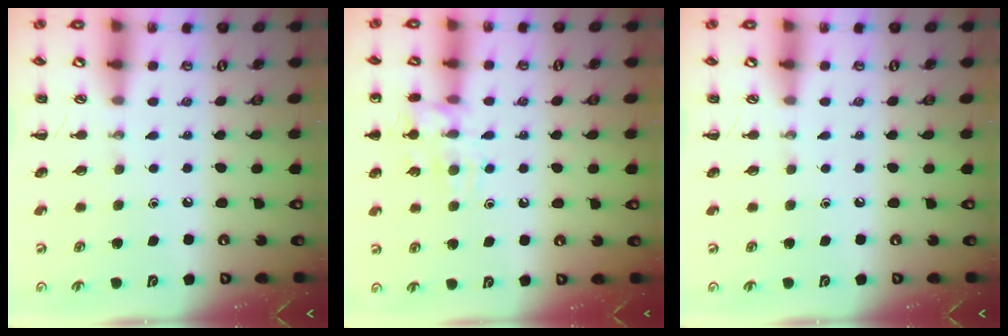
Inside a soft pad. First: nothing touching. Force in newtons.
{"total": 12.1, "press": 12.0, "slide": 1.3}
{"total": 0.0}